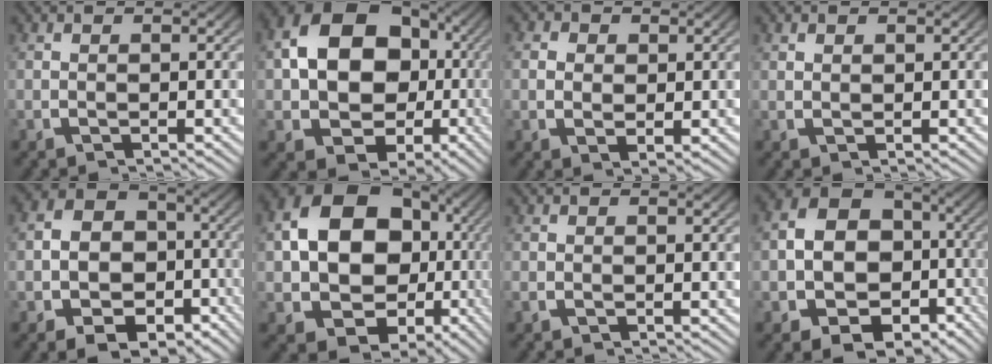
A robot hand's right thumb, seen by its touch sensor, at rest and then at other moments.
{"total": 11.9, "force": [-0.1, 9.0, 7.7], "torque": [-0.170, -0.050, 0.020]}
{"total": 2.4, "force": [0.3, 1.9, 1.4], "torque": [-0.027, -0.014, 0.013]}
{"total": 0.6, "force": [0.5, 0.3, 0.1], "torque": [0.004, 0.000, 0.013]}
{"total": 11.2, "force": [-3.7, 8.9, 5.8], "torque": [-0.107, -0.035, -0.053]}
{"total": 13.1, "force": [-1.7, 10.0, 8.3], "torque": [-0.184, -0.069, 0.000]}
{"total": 0.7, "force": [-0.3, 0.5, 0.2], "torque": [-0.008, -0.004, -0.007]}
{"total": 14.7, "force": [-4.6, 11.6, 7.9], "torque": [-0.169, -0.060, -0.055]}